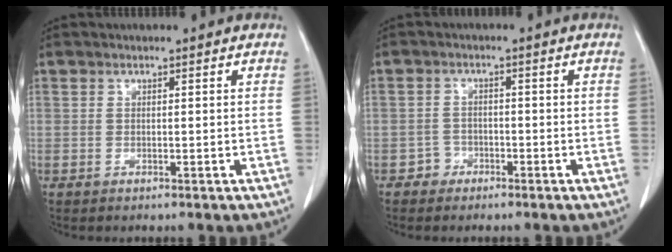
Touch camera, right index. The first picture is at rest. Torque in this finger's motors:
{"motor_torque": [-1.70, 0.44, -1.06, -0.21]}